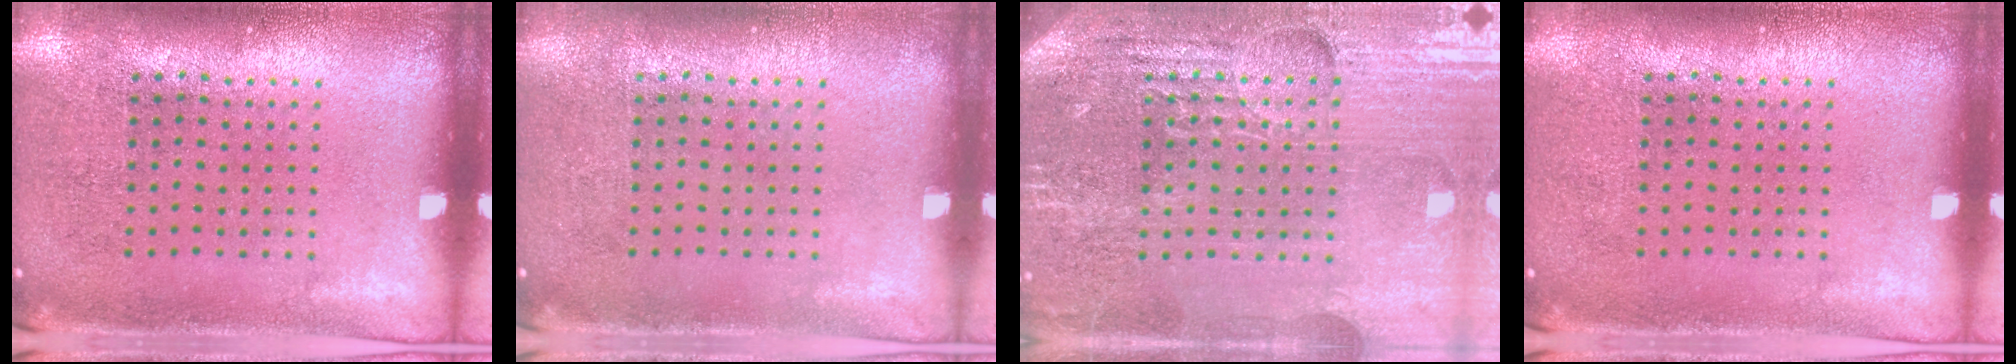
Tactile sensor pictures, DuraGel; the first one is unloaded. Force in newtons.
{"total": 0.0}
{"total": 4.9, "press": 4.6, "slide": 1.7}
{"total": 0.0}